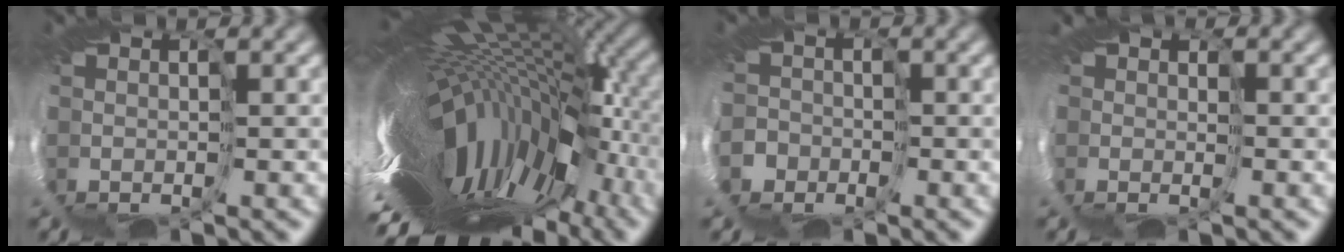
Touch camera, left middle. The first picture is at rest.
{"total": 14.5, "force": [-0.6, 4.2, 13.8], "torque": [-0.159, -0.027, 0.007]}
{"total": 4.8, "force": [-3.1, 3.2, -1.6], "torque": [0.013, -0.026, -0.062]}
{"total": 2.1, "force": [-0.7, 1.9, 0.6], "torque": [0.002, -0.002, -0.021]}